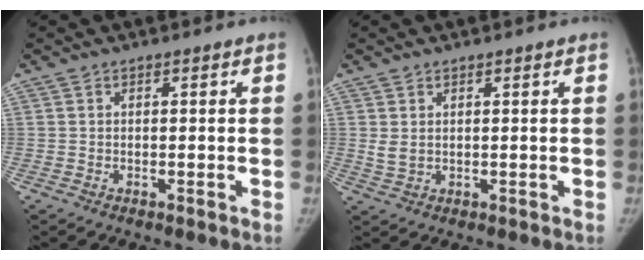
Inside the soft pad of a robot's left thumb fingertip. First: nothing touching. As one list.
[{"total": 2.2, "force": [0.8, 1.6, 1.3], "torque": [-0.017, -0.008, 0.022]}]